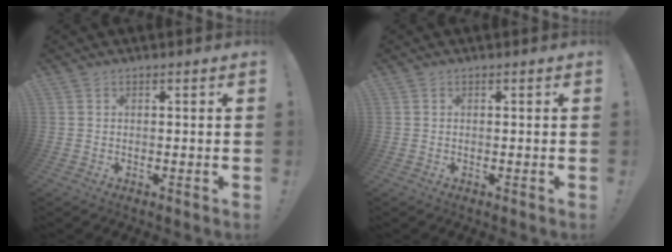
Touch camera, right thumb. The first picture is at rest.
{"total": 0.0}